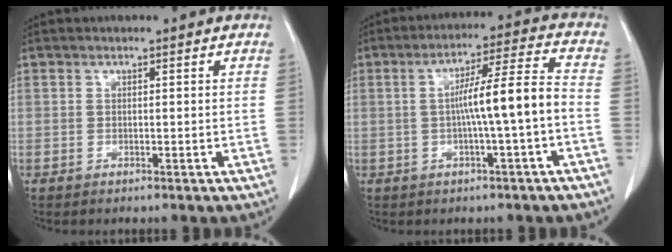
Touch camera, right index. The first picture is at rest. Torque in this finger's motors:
{"motor_torque": [1.08, -0.03, 0.68, 0.16]}